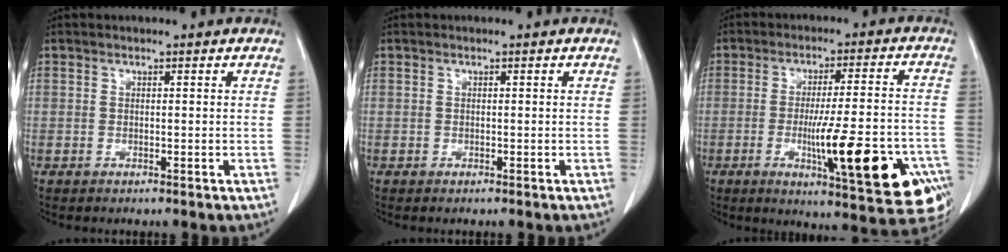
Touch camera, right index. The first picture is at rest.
{"total": 0.0}
{"total": 20.2, "force": [-7.5, 3.1, 18.5], "torque": [-0.176, 0.000, -0.090]}